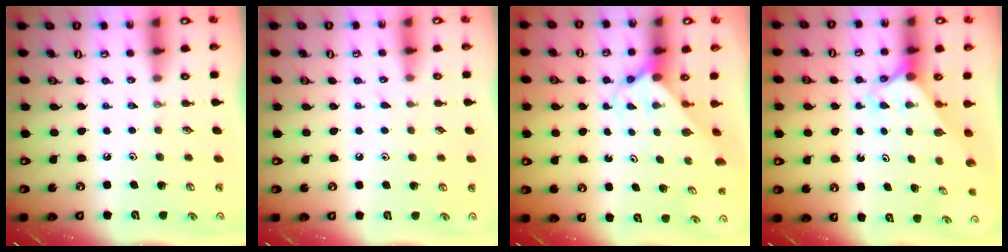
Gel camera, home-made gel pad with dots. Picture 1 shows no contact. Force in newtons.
{"total": 5.9, "press": 5.8, "slide": 0.5}
{"total": 3.0, "press": 3.0, "slide": 0.2}
{"total": 2.3, "press": 2.3, "slide": 0.1}